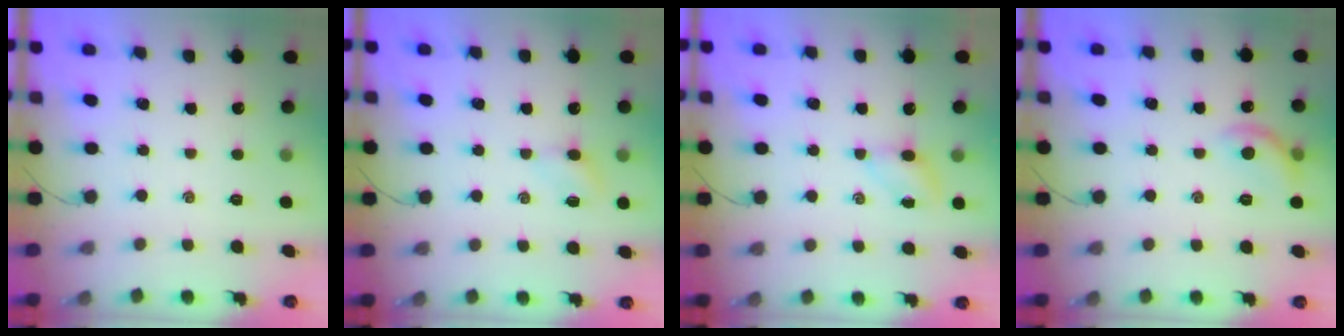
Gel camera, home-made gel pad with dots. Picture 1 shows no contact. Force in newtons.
{"total": 3.3, "press": 3.1, "slide": 0.9}
{"total": 3.7, "press": 3.5, "slide": 1.2}
{"total": 8.8, "press": 8.7, "slide": 0.4}